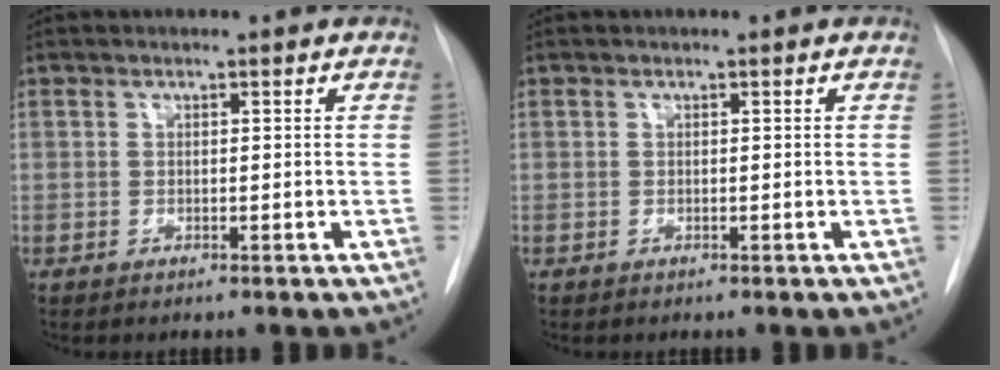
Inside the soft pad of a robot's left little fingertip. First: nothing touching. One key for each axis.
{"total": 0.0}